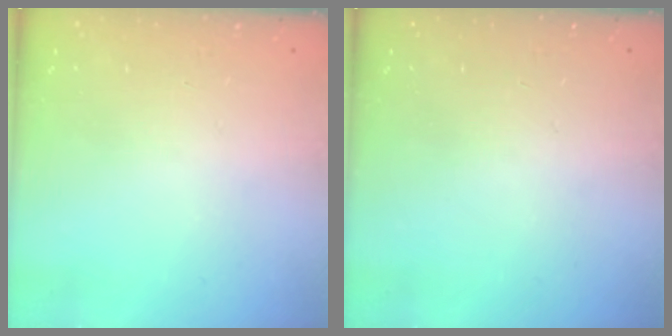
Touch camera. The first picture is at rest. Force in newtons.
{"total": 0.0}